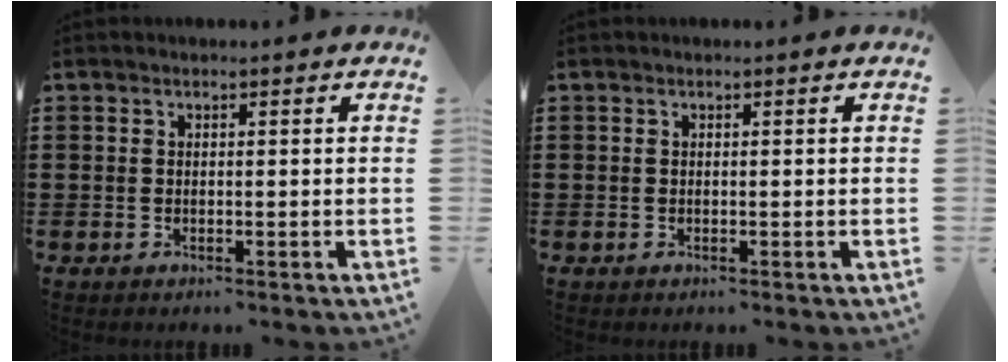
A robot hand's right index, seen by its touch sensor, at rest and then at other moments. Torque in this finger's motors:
{"motor_torque": [1.34, 0.80, 0.00, 0.00]}